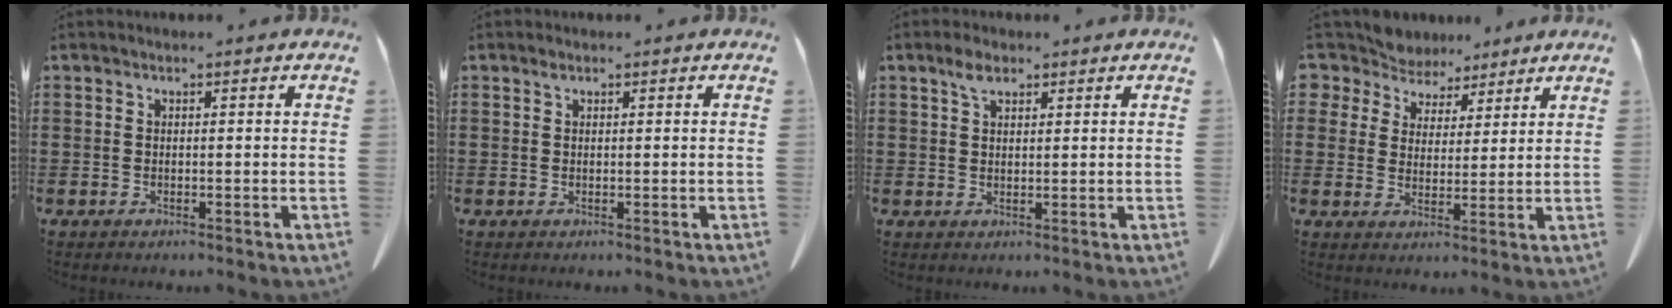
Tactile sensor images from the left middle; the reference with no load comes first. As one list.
[{"total": 0.6, "force": [0.4, 0.3, 0.4], "torque": [-0.010, 0.000, 0.008]}, {"total": 2.8, "force": [1.8, 1.2, 1.8], "torque": [-0.040, 0.004, 0.033]}, {"total": 6.6, "force": [6.0, 2.7, -0.1], "torque": [-0.036, -0.029, 0.114]}]